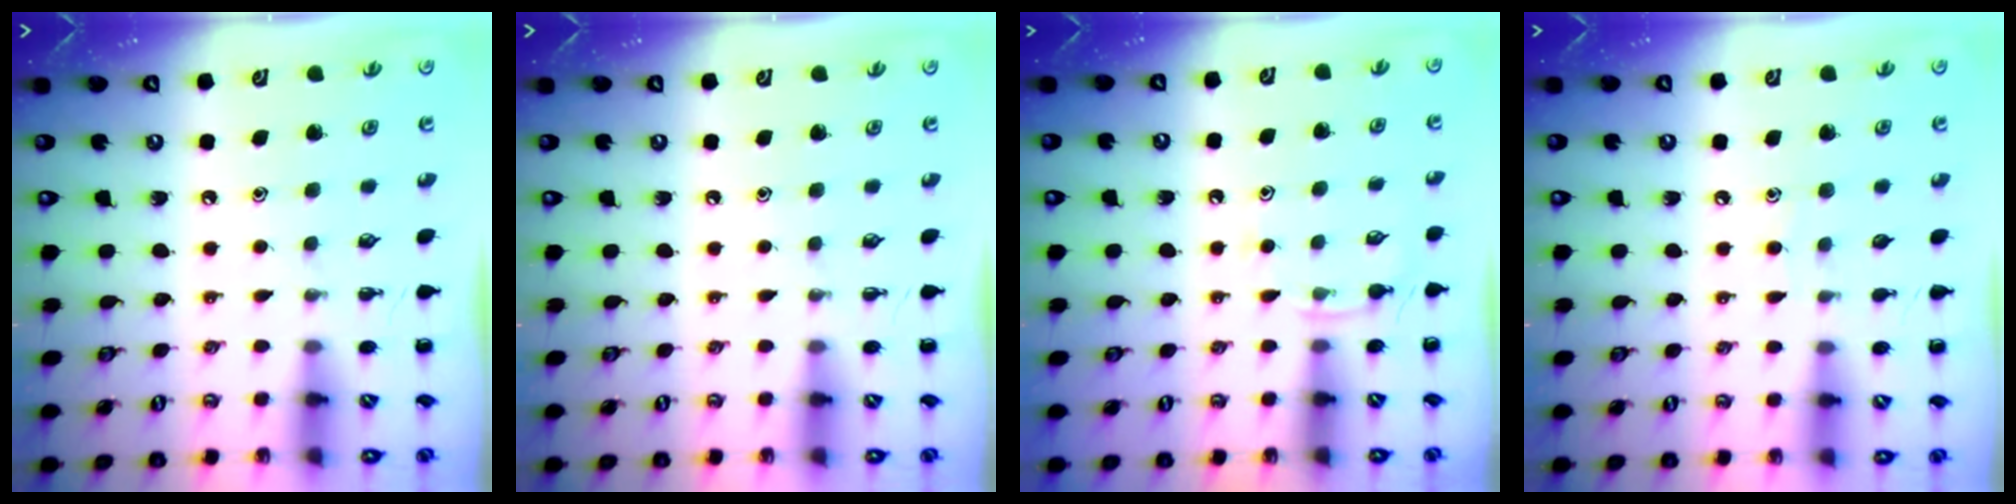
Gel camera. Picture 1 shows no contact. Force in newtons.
{"total": 0.0}
{"total": 5.9, "press": 5.8, "slide": 1.4}
{"total": 2.5, "press": 2.3, "slide": 1.0}